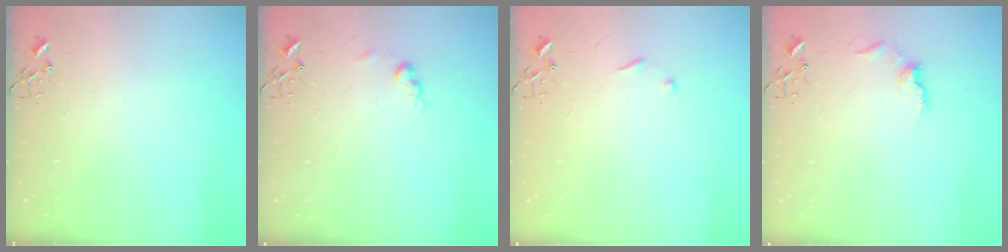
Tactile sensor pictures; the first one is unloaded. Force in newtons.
{"total": 6.4, "press": 6.4, "slide": 0.5}
{"total": 6.0, "press": 6.0, "slide": 0.6}
{"total": 7.8, "press": 7.8, "slide": 0.4}